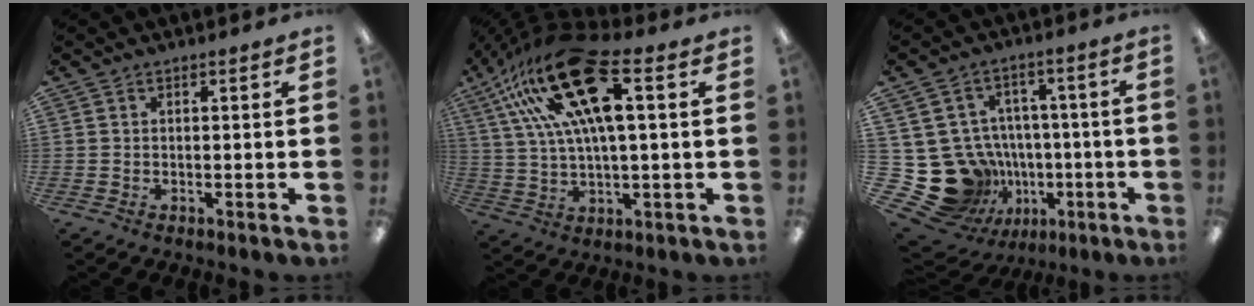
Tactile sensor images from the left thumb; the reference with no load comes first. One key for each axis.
{"total": 23.5, "fx": 10.5, "fy": 8.8, "fz": 19.0, "tx": -0.362, "ty": -0.026, "tz": 0.177}
{"total": 18.2, "fx": -4.1, "fy": 16.5, "fz": 6.6, "tx": -0.136, "ty": 0.008, "tz": -0.020}